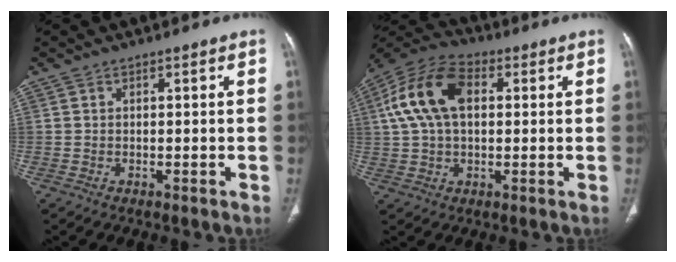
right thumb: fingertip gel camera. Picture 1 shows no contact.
{"total": 14.0, "force": [2.8, 8.6, 10.7], "torque": [-0.213, 0.028, 0.045]}